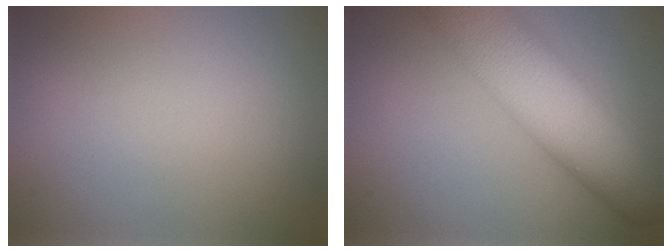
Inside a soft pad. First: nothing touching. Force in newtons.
{"total": 12.0, "press": 12.0, "slide": 0.5}